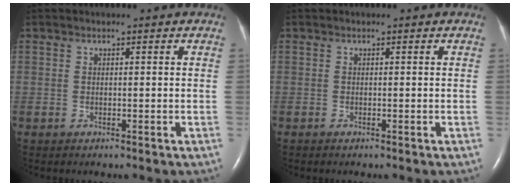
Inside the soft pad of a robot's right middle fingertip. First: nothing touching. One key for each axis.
{"total": 0.0}